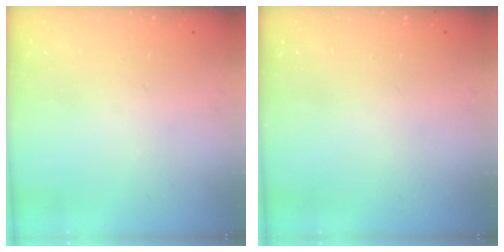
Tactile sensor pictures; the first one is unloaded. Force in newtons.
{"total": 0.0}